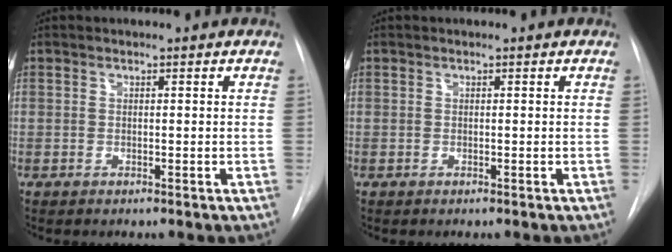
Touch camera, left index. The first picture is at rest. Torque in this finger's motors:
{"motor_torque": [0.00, 0.00, -0.01, 0.00]}